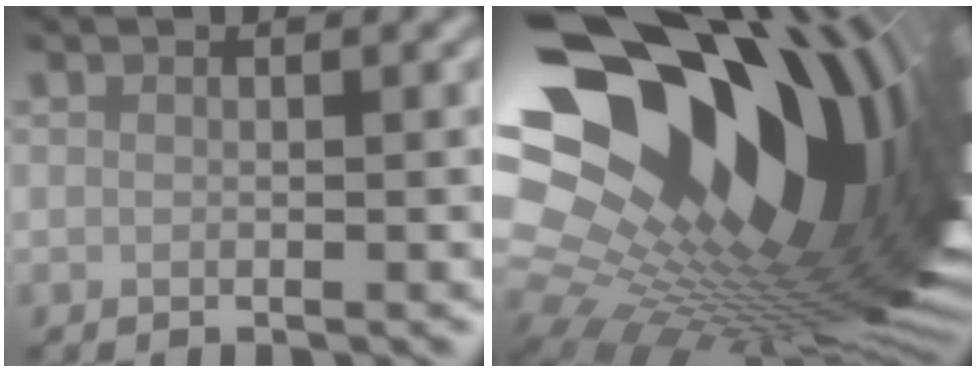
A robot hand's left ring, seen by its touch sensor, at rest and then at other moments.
{"total": 21.6, "force": [4.3, 12.4, 17.2], "torque": [-0.276, -0.051, 0.107]}